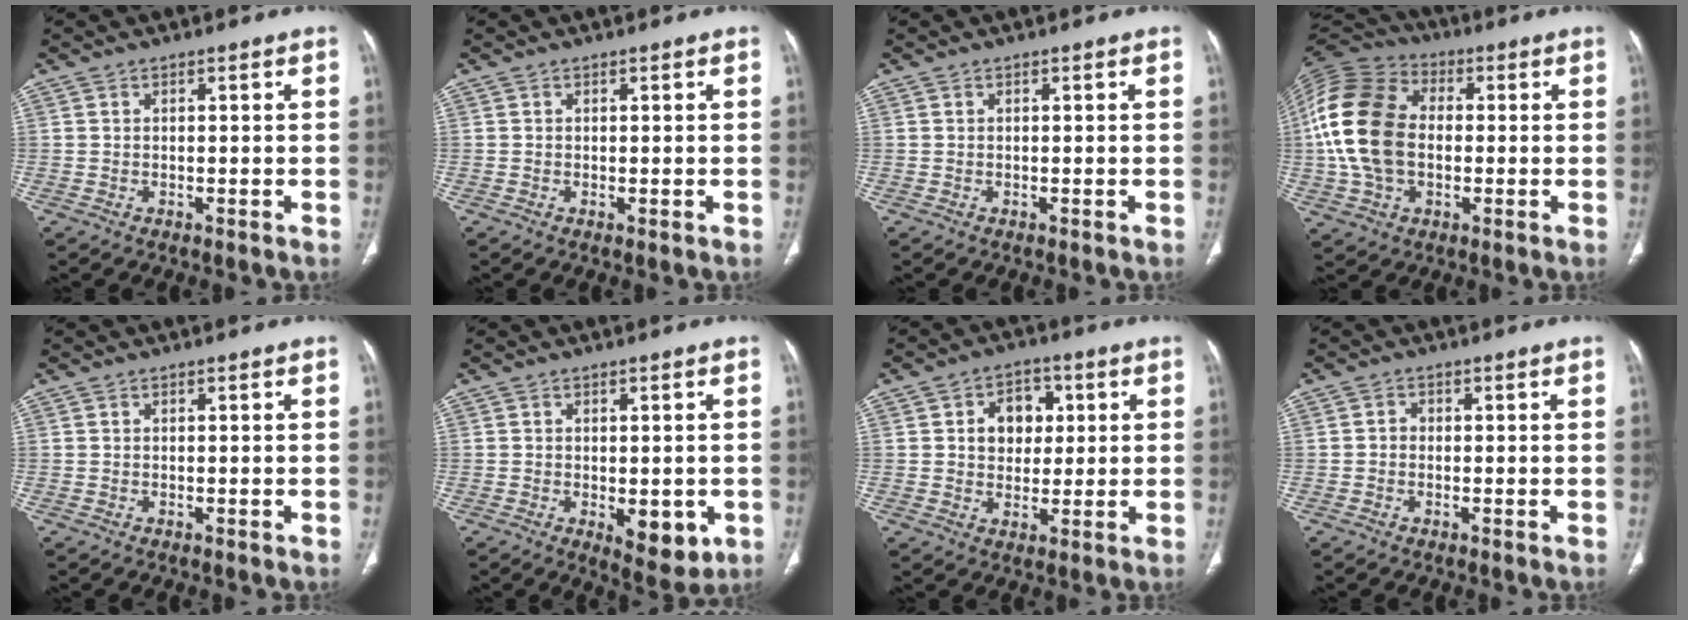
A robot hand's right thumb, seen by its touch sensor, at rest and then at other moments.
{"total": 0.0}
{"total": 0.0}
{"total": 18.3, "force": [0.0, 12.6, 13.3], "torque": [-0.265, 0.024, -0.005]}
{"total": 0.0}
{"total": 7.2, "force": [-1.8, 3.5, 6.0], "torque": [-0.060, -0.011, -0.013]}
{"total": 7.8, "force": [1.7, 6.1, 4.6], "torque": [-0.029, 0.001, 0.025]}
{"total": 1.3, "force": [-0.3, 1.1, 0.6], "torque": [-0.002, 0.005, -0.009]}